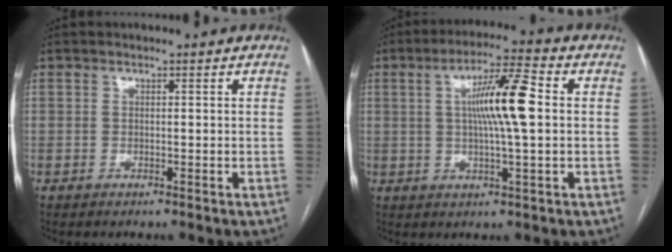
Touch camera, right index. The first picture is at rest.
{"total": 10.1, "force": [1.2, 0.6, 10.0], "torque": [-0.175, 0.011, 0.019]}